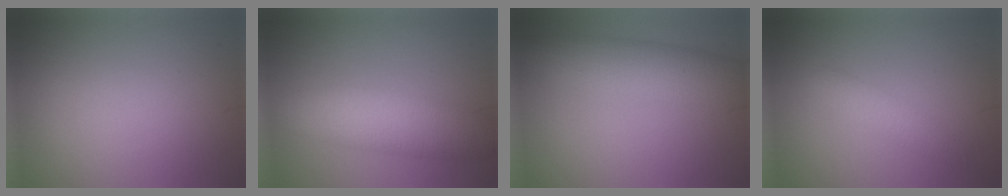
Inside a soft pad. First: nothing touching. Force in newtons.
{"total": 6.7, "press": 6.7, "slide": 0.2}
{"total": 5.4, "press": 5.4, "slide": 0.2}
{"total": 2.0, "press": 2.0, "slide": 0.1}